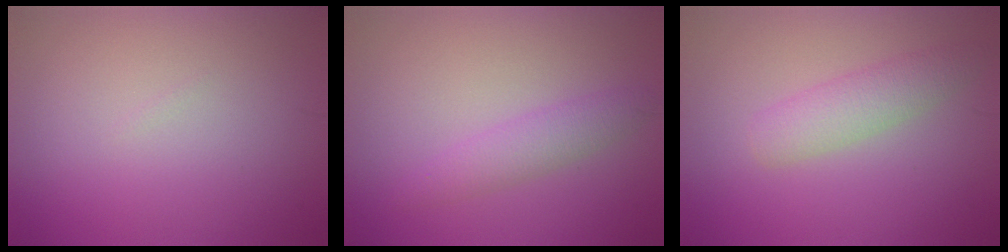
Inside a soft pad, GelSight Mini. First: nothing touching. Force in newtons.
{"total": 2.1, "press": 2.1, "slide": 0.0}
{"total": 2.7, "press": 2.7, "slide": 0.1}